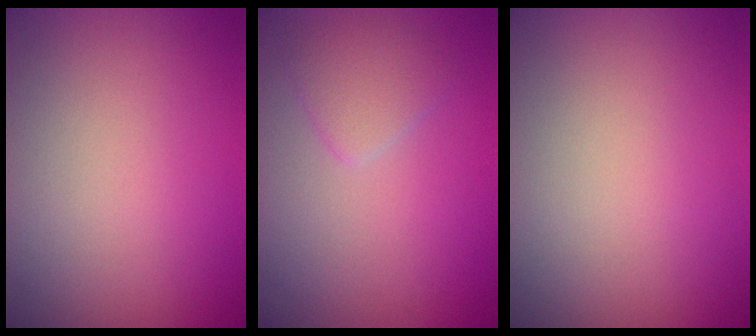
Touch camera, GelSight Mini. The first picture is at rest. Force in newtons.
{"total": 1.8, "press": 1.8, "slide": 0.1}
{"total": 0.0}